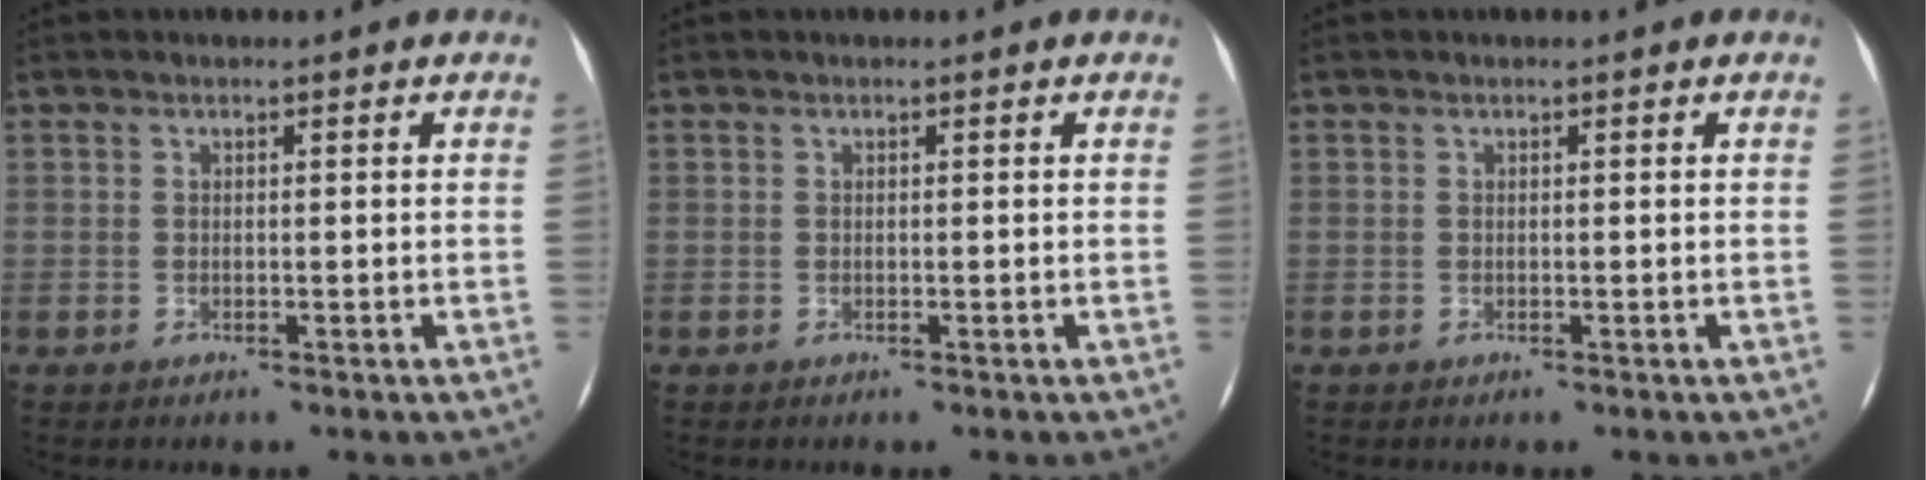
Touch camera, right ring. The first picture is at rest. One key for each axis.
{"total": 0.0}
{"total": 0.0}